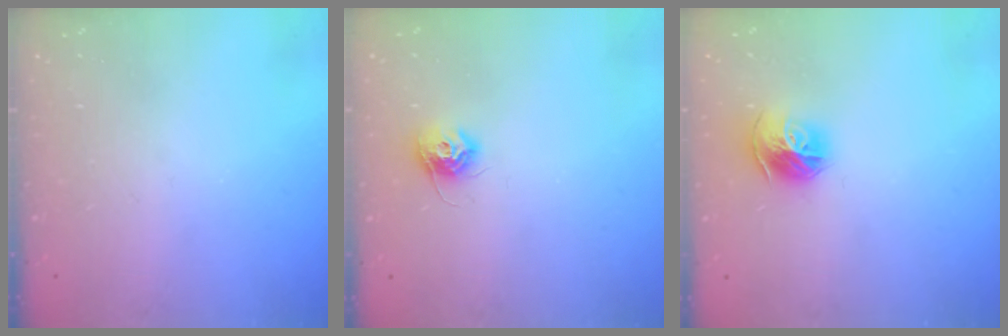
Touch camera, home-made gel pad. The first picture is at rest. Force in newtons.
{"total": 8.7, "press": 8.6, "slide": 0.4}
{"total": 11.3, "press": 11.2, "slide": 1.2}